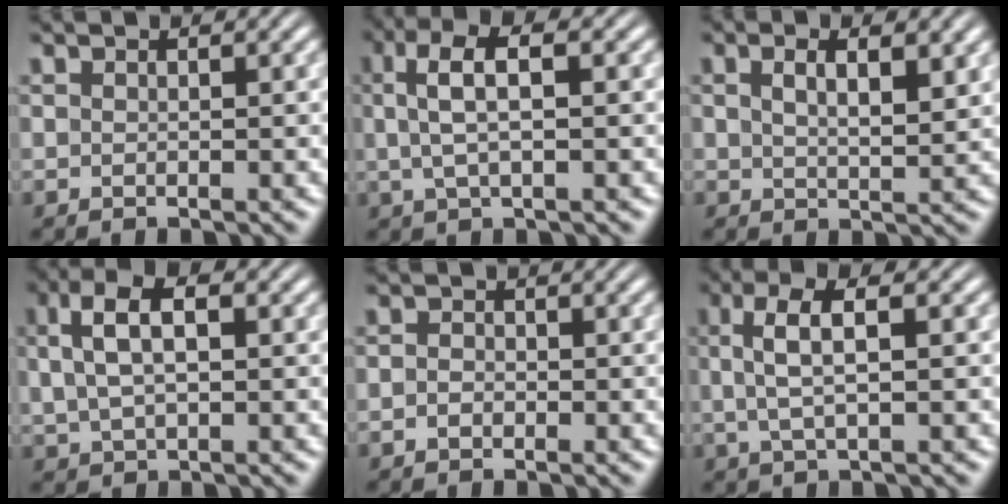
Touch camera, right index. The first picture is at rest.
{"total": 5.5, "force": [1.7, 2.1, 4.8], "torque": [-0.091, 0.015, 0.025]}
{"total": 2.4, "force": [0.9, 0.6, 2.2], "torque": [-0.032, -0.009, 0.021]}
{"total": 6.2, "force": [2.1, 3.5, 4.7], "torque": [-0.090, 0.014, 0.033]}
{"total": 1.0, "force": [-0.8, 0.6, 0.3], "torque": [-0.007, -0.009, -0.012]}
{"total": 4.6, "force": [1.2, 1.5, 4.2], "torque": [-0.084, 0.011, 0.021]}